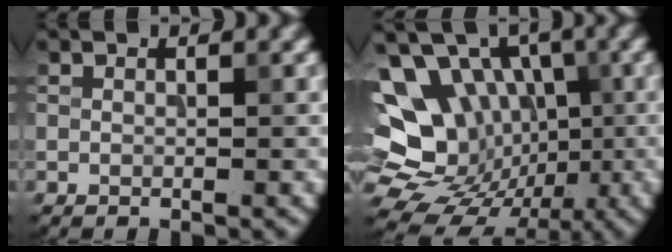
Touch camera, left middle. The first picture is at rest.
{"total": 14.8, "force": [0.3, 12.3, 8.3], "torque": [-0.137, 0.030, -0.006]}